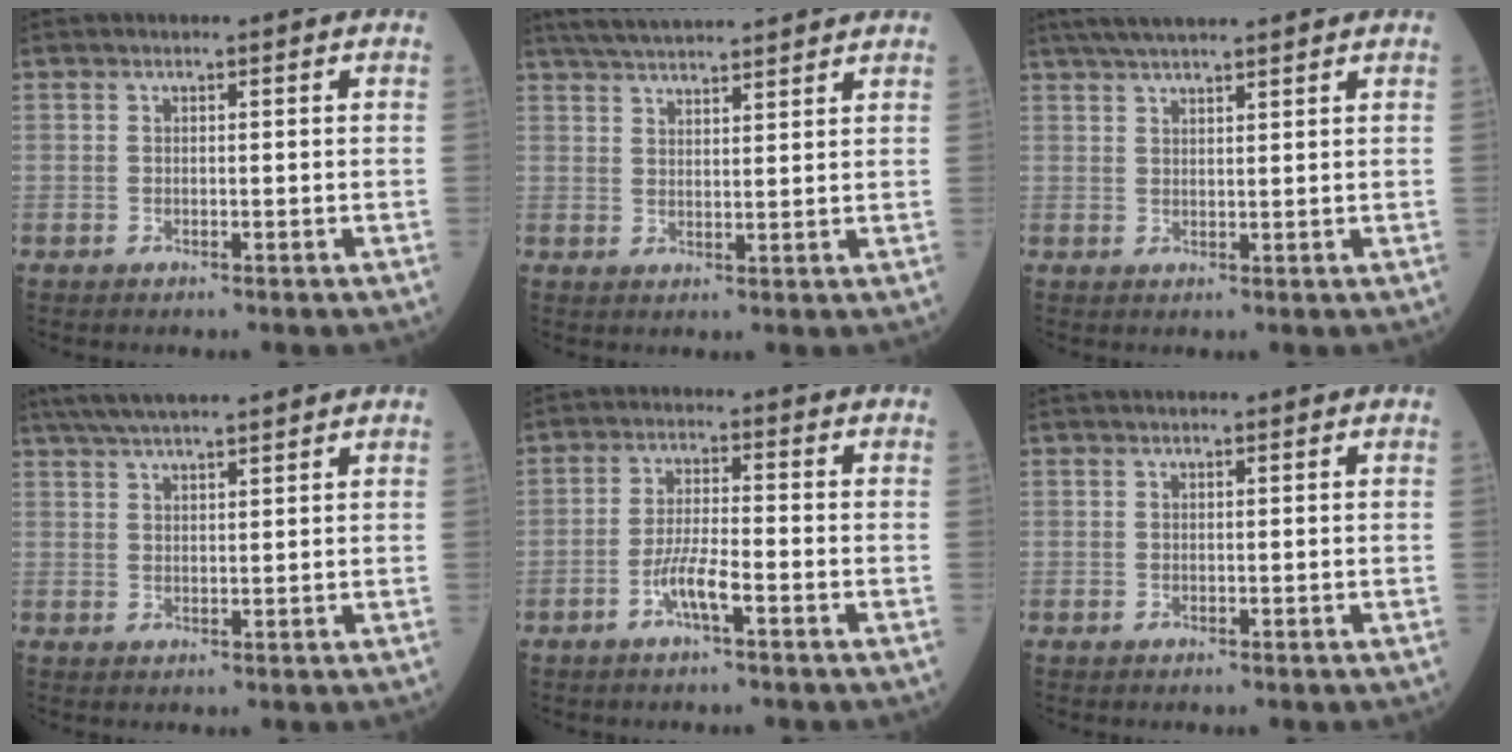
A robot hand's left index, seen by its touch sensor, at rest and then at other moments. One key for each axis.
{"total": 11.9, "fx": 10.8, "fy": 1.0, "fz": 4.7, "tx": -0.085, "ty": 0.031, "tz": 0.163}
{"total": 8.3, "fx": 7.0, "fy": 0.4, "fz": 4.3, "tx": -0.067, "ty": 0.030, "tz": 0.107}
{"total": 9.0, "fx": 7.7, "fy": 0.4, "fz": 4.6, "tx": -0.074, "ty": 0.030, "tz": 0.116}
{"total": 4.6, "fx": -2.5, "fy": 0.4, "fz": 3.9, "tx": -0.076, "ty": -0.007, "tz": -0.053}
{"total": 1.7, "fx": 1.5, "fy": 0.2, "fz": 0.8, "tx": -0.006, "ty": 0.024, "tz": 0.023}